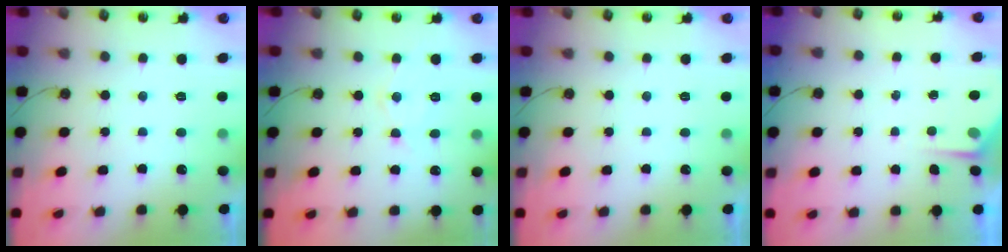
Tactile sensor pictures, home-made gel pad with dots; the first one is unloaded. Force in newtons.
{"total": 7.7, "press": 7.7, "slide": 0.4}
{"total": 0.0}
{"total": 2.5, "press": 2.5, "slide": 0.4}